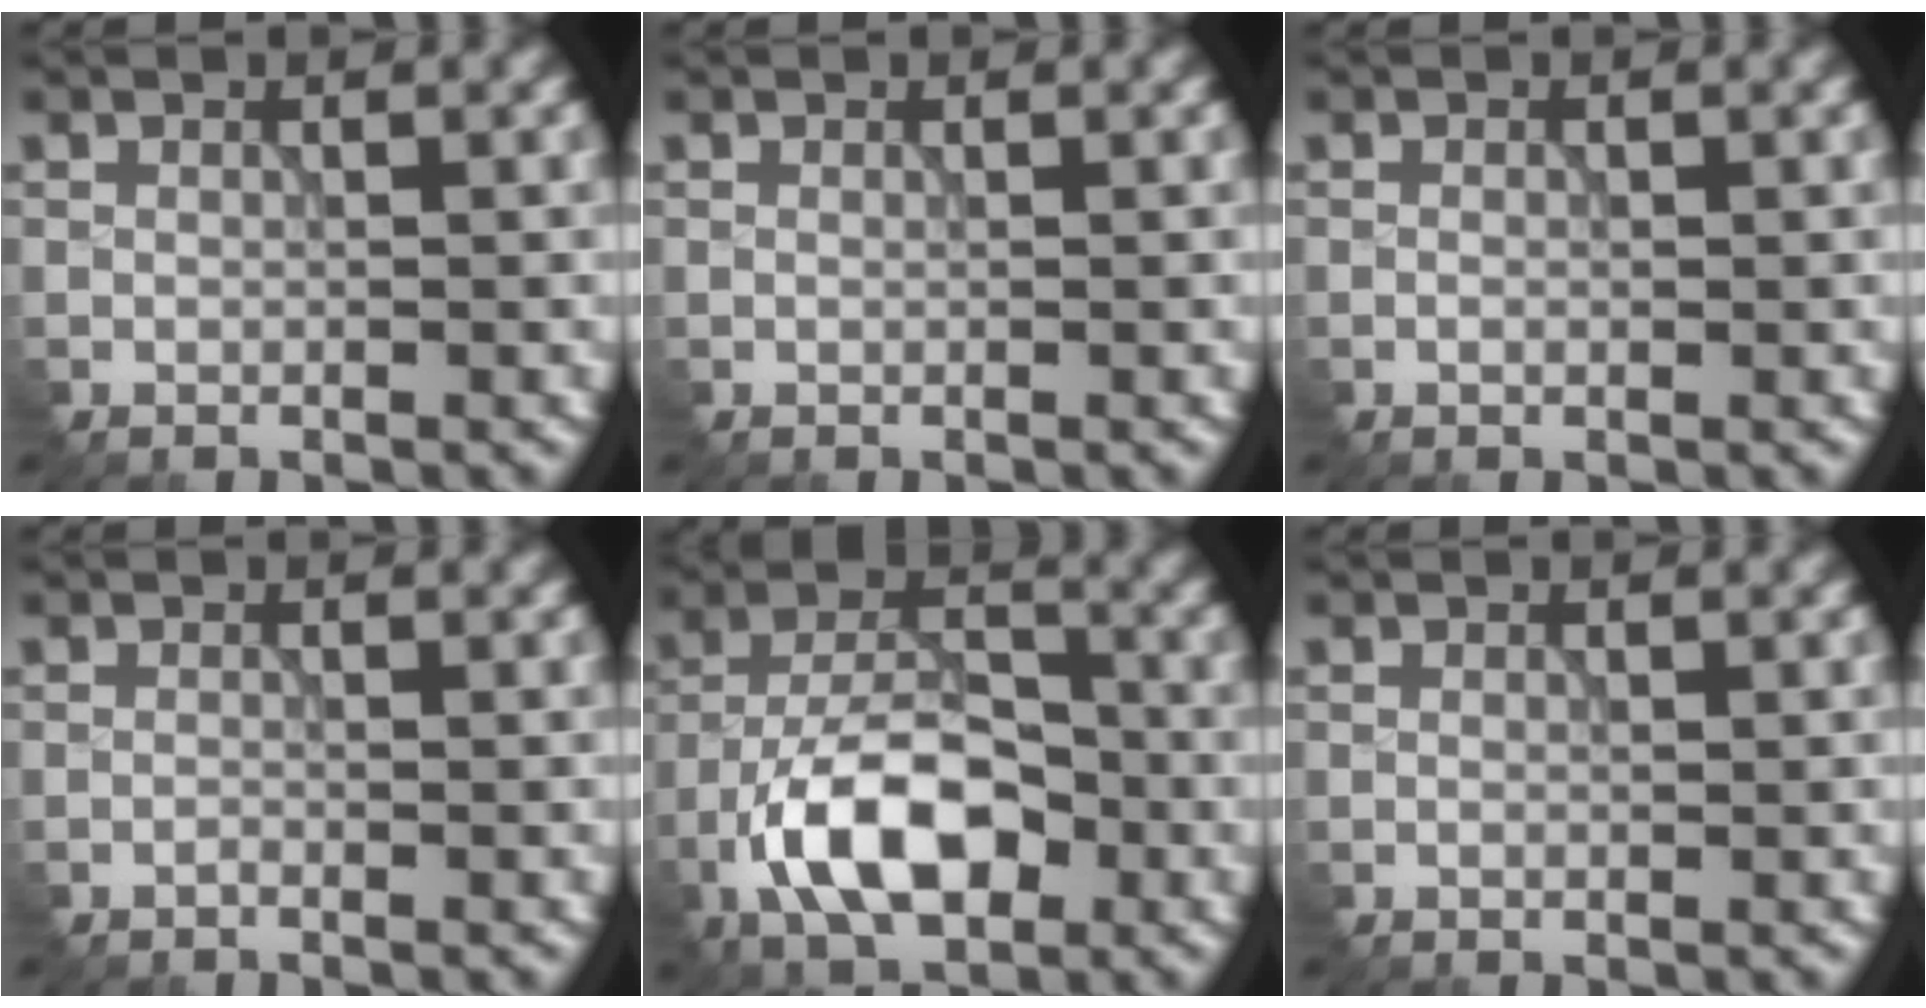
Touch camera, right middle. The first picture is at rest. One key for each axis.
{"total": 0.0}
{"total": 0.0}
{"total": 0.5, "fx": -0.4, "fy": -0.2, "fz": -0.2, "tx": -0.001, "ty": 0.005, "tz": -0.012}
{"total": 8.8, "fx": -4.1, "fy": 4.4, "fz": 6.5, "tx": -0.125, "ty": 0.013, "tz": -0.083}
{"total": 0.0}